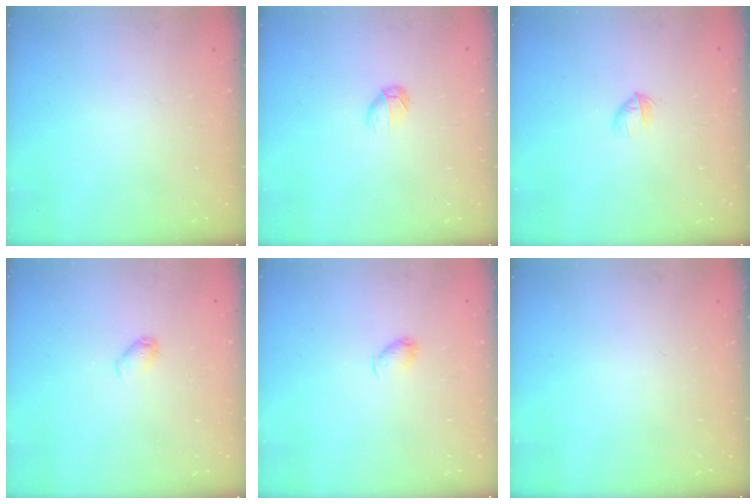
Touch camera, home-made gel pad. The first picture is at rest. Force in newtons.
{"total": 4.6, "press": 4.5, "slide": 1.3}
{"total": 2.8, "press": 2.6, "slide": 0.9}
{"total": 3.4, "press": 3.3, "slide": 0.6}
{"total": 3.5, "press": 3.5, "slide": 0.7}
{"total": 0.0}